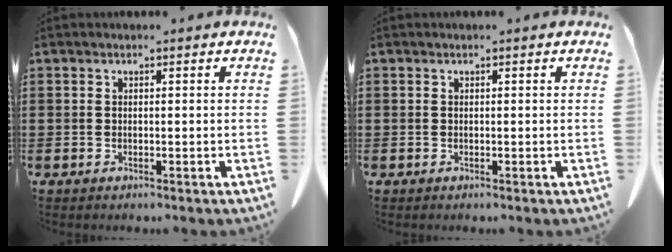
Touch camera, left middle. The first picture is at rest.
{"total": 0.0}